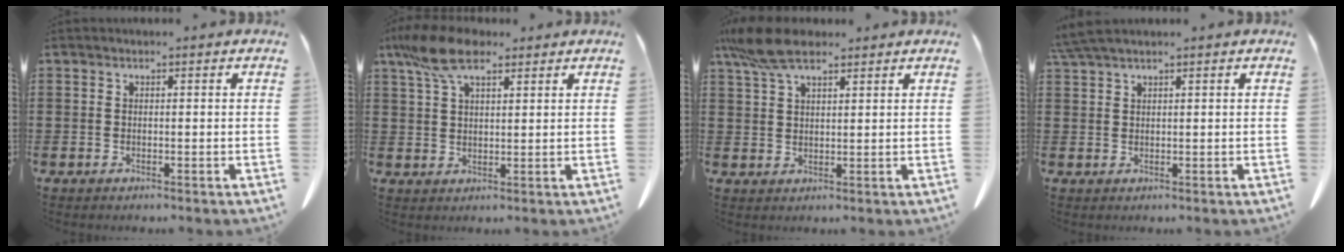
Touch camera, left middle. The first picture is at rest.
{"total": 8.3, "force": [5.3, 3.0, 5.7], "torque": [-0.136, -0.004, 0.095]}
{"total": 7.5, "force": [5.2, 2.5, 4.9], "torque": [-0.113, -0.005, 0.095]}
{"total": 2.7, "force": [2.2, 0.1, 1.7], "torque": [-0.038, -0.001, 0.042]}